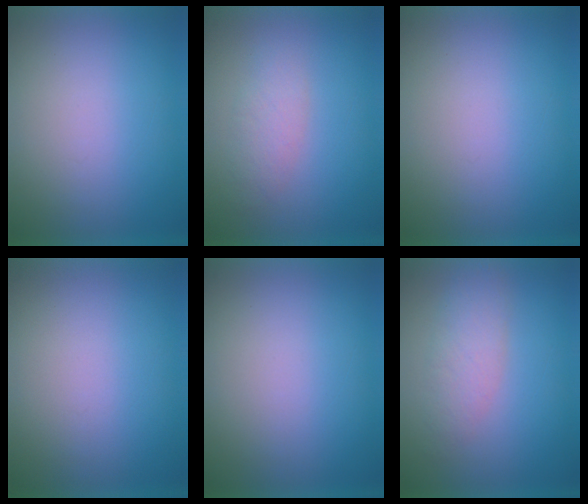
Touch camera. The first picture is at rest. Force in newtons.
{"total": 2.7}
{"total": 0.0}
{"total": 0.0}
{"total": 3.0}
{"total": 2.9}